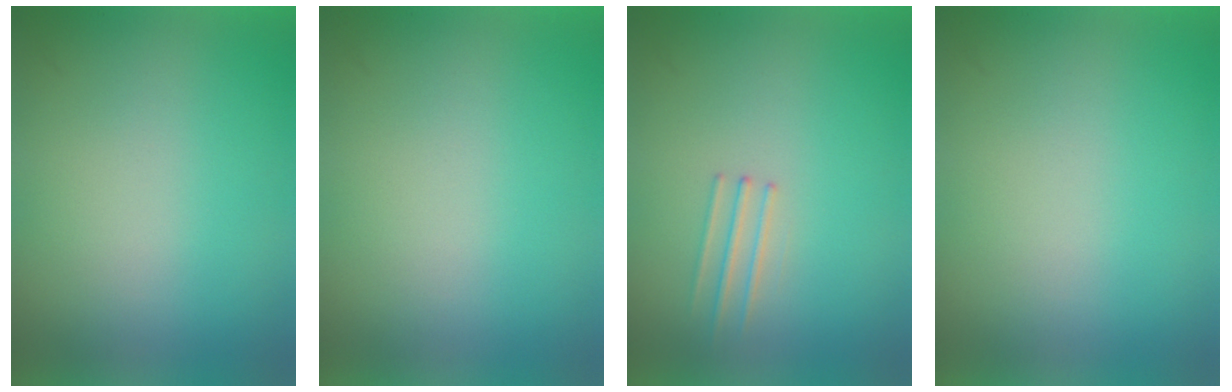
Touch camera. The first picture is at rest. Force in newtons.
{"total": 0.0}
{"total": 1.2}
{"total": 0.0}